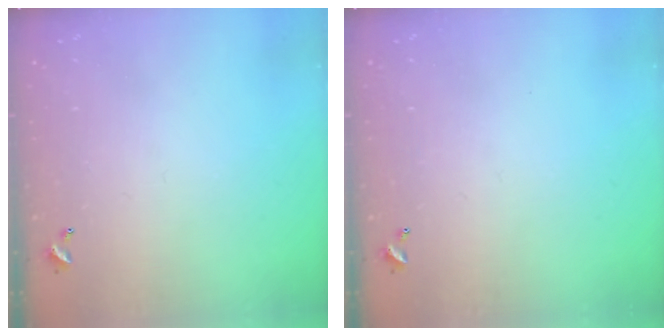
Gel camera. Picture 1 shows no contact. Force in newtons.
{"total": 0.0}